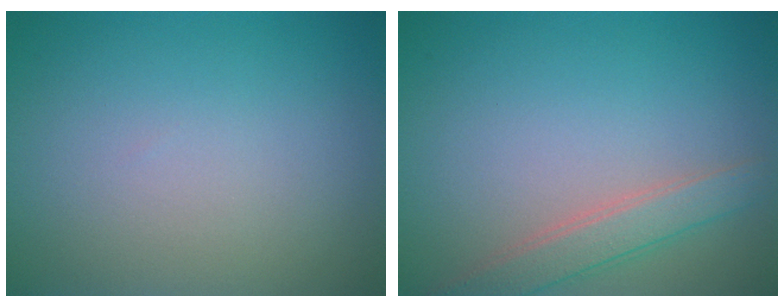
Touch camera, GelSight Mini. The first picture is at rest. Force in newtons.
{"total": 2.7, "press": 2.7, "slide": 0.1}